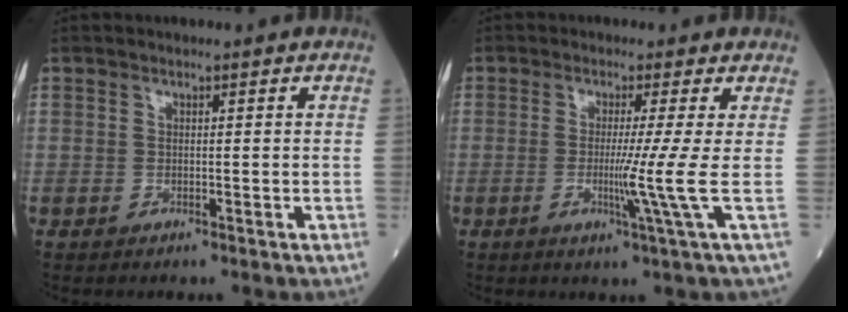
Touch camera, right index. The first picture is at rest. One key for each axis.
{"total": 5.3, "fx": -0.7, "fy": -2.5, "fz": 4.6, "tx": -0.084, "ty": -0.016, "tz": -0.013}